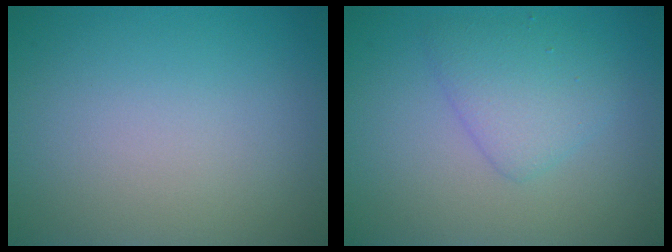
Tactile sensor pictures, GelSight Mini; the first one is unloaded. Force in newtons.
{"total": 3.0, "press": 3.0, "slide": 0.1}